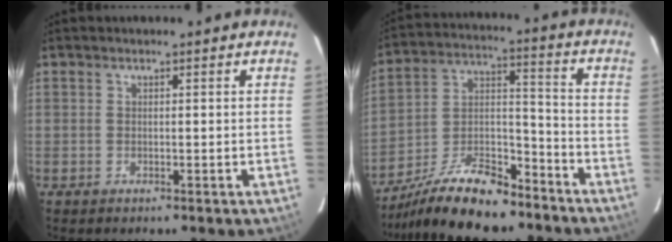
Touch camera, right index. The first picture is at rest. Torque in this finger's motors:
{"motor_torque": [0.71, -1.43, 0.35, 0.02]}